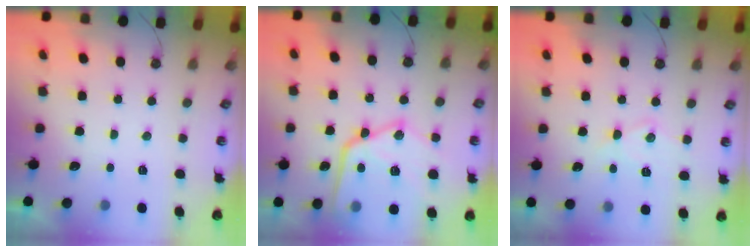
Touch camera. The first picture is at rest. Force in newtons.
{"total": 23.3, "press": 23.2, "slide": 2.4}
{"total": 9.0, "press": 9.0, "slide": 0.5}